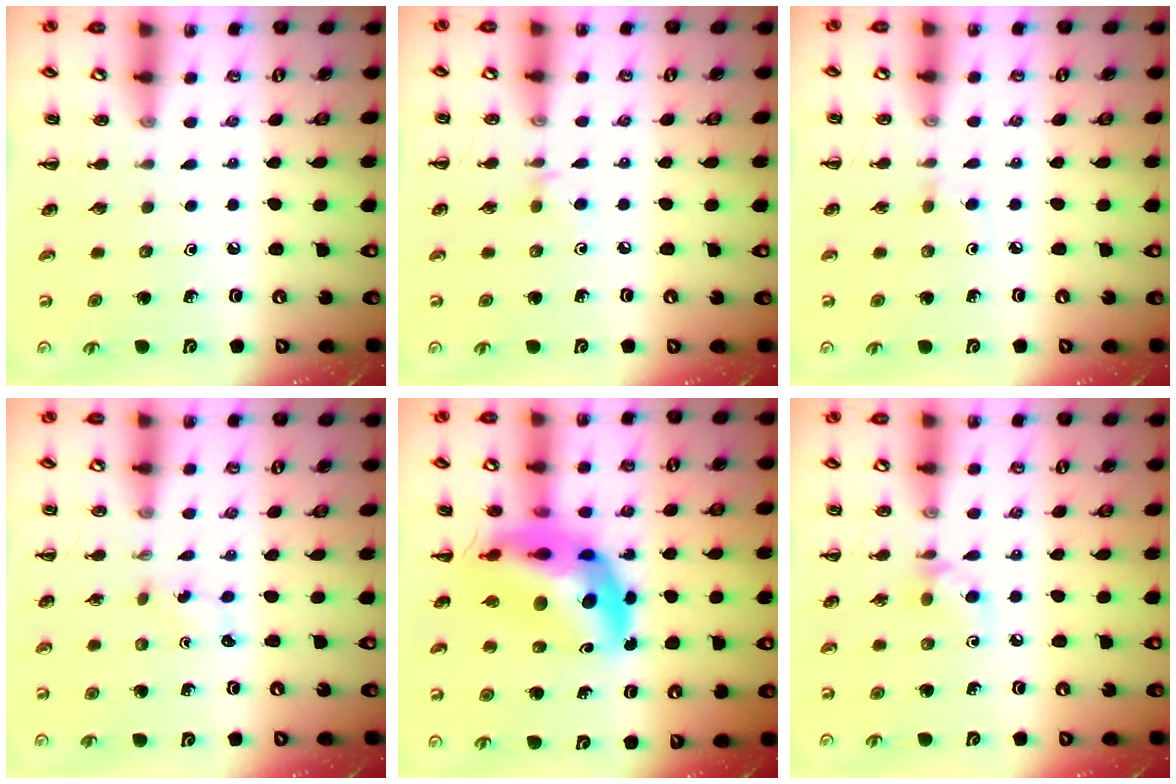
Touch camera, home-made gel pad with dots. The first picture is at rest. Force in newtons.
{"total": 2.8, "press": 2.6, "slide": 1.1}
{"total": 2.0, "press": 1.7, "slide": 1.0}
{"total": 1.7, "press": 1.5, "slide": 0.6}
{"total": 15.2, "press": 14.6, "slide": 4.3}
{"total": 6.1, "press": 5.8, "slide": 2.1}